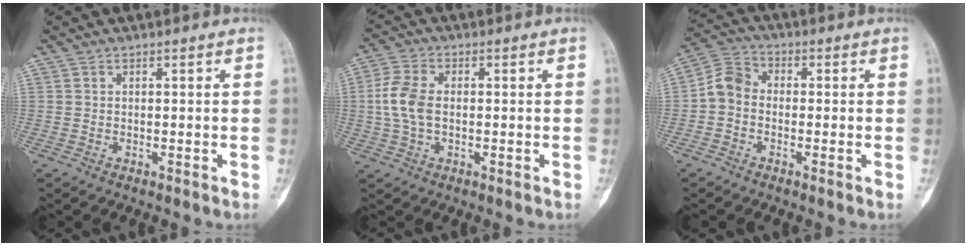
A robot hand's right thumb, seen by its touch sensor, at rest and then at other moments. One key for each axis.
{"total": 7.1, "fx": -0.2, "fy": 4.3, "fz": 5.7, "tx": -0.130, "ty": 0.013, "tz": -0.010}
{"total": 5.6, "fx": -1.1, "fy": 4.4, "fz": 3.2, "tx": -0.049, "ty": 0.022, "tz": -0.039}